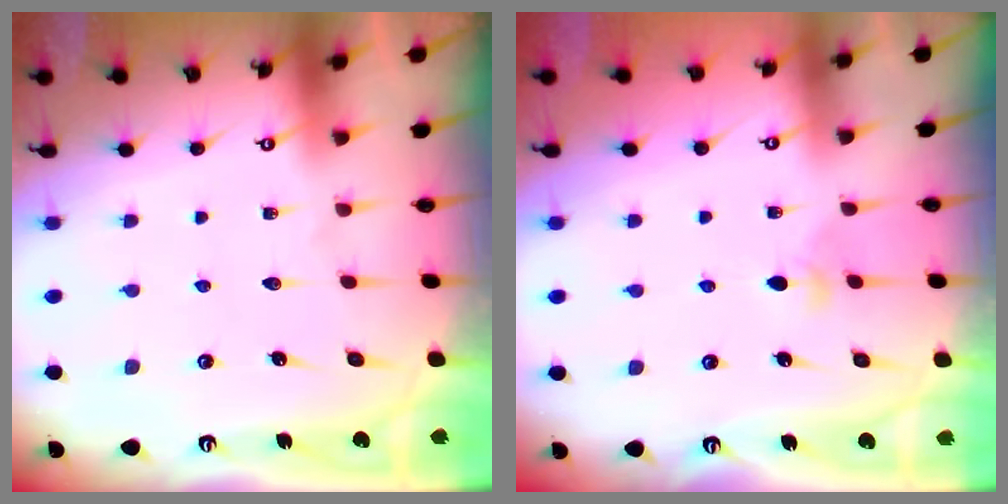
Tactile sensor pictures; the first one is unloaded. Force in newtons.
{"total": 2.5, "press": 2.4, "slide": 0.6}